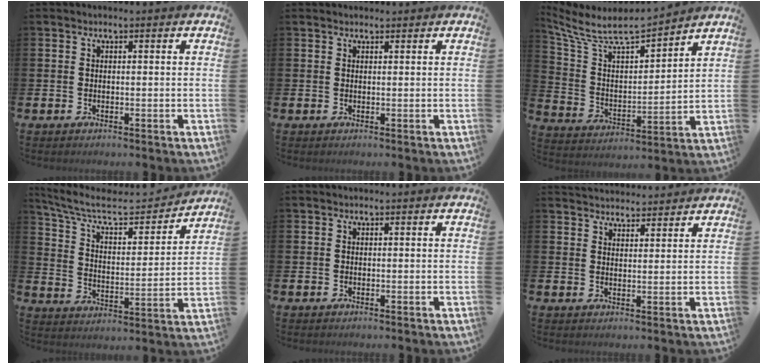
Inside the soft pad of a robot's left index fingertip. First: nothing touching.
{"total": 0.7, "force": [0.7, 0.2, 0.1], "torque": [0.009, -0.003, 0.010]}
{"total": 7.3, "force": [6.7, 2.0, 2.2], "torque": [-0.084, -0.053, 0.113]}
{"total": 8.5, "force": [7.2, 2.7, 3.6], "torque": [-0.108, -0.042, 0.121]}
{"total": 0.0}
{"total": 3.4, "force": [3.4, 0.6, -0.1], "torque": [-0.003, -0.018, 0.063]}